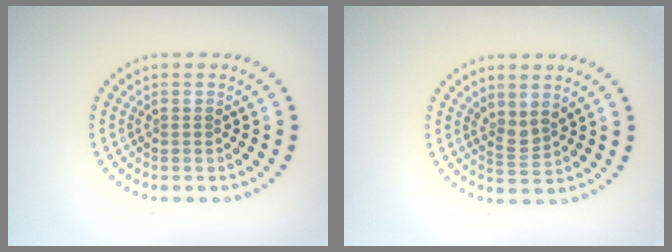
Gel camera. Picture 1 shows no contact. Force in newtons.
{"total": 1.9, "press": 1.4, "slide": 1.2}